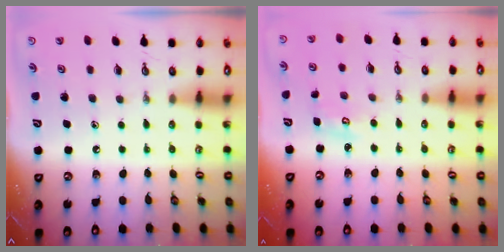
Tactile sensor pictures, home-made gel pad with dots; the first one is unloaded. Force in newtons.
{"total": 3.7, "press": 3.7, "slide": 0.3}